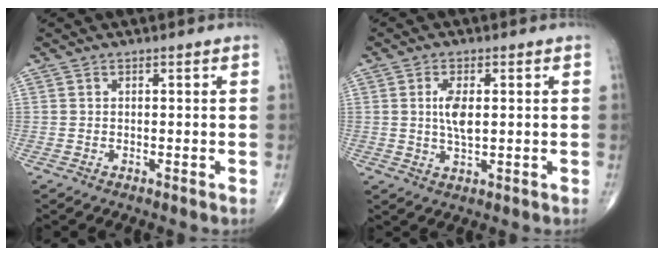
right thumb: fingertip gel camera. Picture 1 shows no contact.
{"total": 4.9, "force": [0.7, 2.0, 4.4], "torque": [-0.086, -0.008, 0.013]}